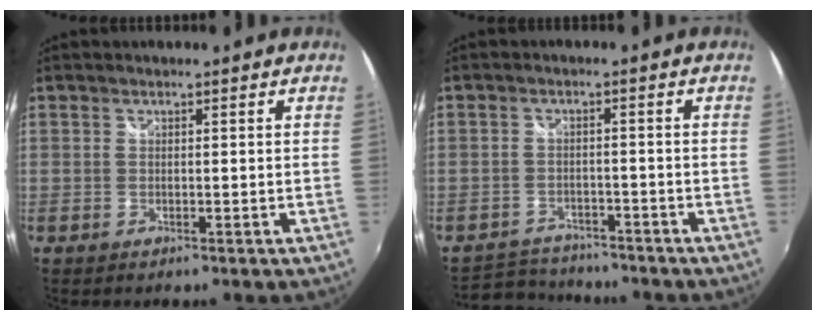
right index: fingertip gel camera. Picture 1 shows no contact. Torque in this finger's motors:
{"motor_torque": [-1.49, -0.65, -0.91, -0.21]}